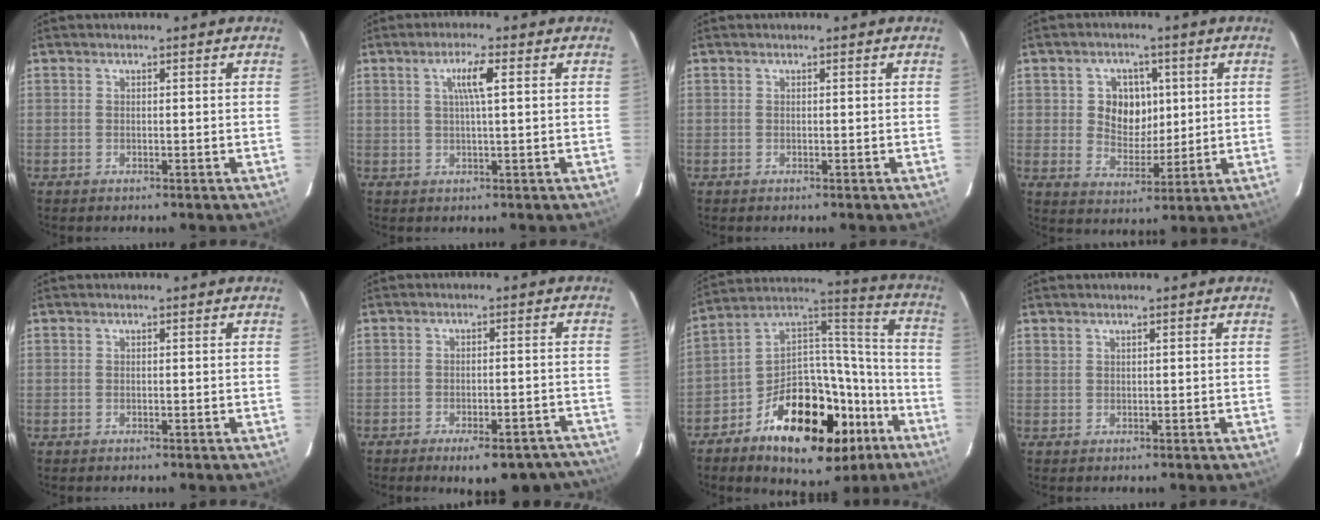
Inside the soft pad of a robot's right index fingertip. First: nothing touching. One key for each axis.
{"total": 4.3, "fx": 1.2, "fy": 0.1, "fz": 4.1, "tx": -0.076, "ty": 0.003, "tz": 0.022}
{"total": 0.0}
{"total": 7.9, "fx": 1.5, "fy": 6.8, "fz": 3.9, "tx": -0.073, "ty": 0.010, "tz": 0.032}
{"total": 0.0}
{"total": 14.0, "fx": -11.9, "fy": 4.4, "fz": 5.9, "tx": -0.083, "ty": 0.009, "tz": -0.133}
{"total": 26.2, "fx": -14.2, "fy": 13.9, "fz": 17.2, "tx": -0.275, "ty": 0.050, "tz": -0.205}
{"total": 0.6, "fx": 0.5, "fy": 0.2, "fz": 0.1, "tx": -0.003, "ty": 0.001, "tz": 0.011}